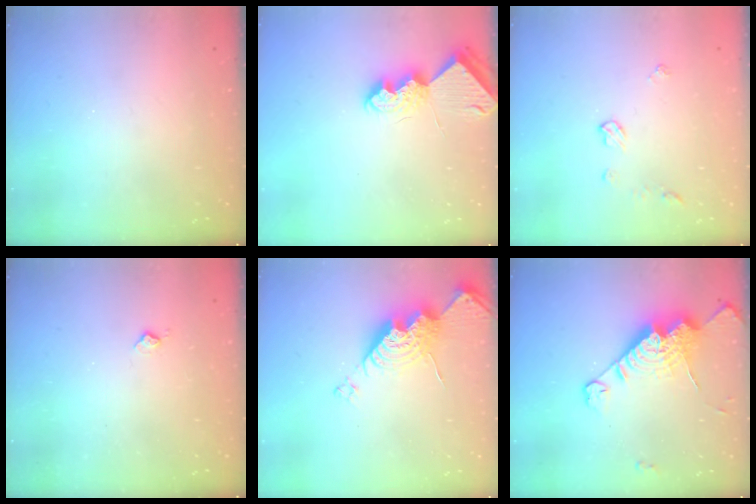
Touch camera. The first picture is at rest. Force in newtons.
{"total": 8.3, "press": 8.3, "slide": 0.3}
{"total": 6.9, "press": 6.8, "slide": 0.8}
{"total": 3.8, "press": 3.8, "slide": 0.6}
{"total": 13.5, "press": 13.5, "slide": 1.0}
{"total": 18.2, "press": 18.1, "slide": 1.9}